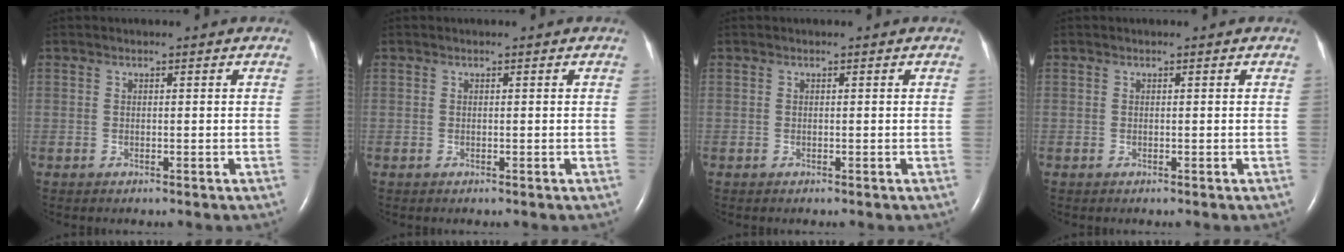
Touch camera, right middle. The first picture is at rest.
{"total": 0.0}
{"total": 0.0}
{"total": 0.0}